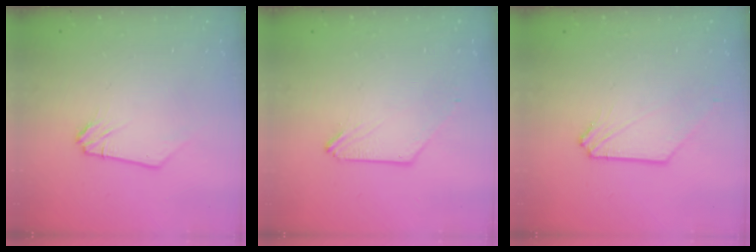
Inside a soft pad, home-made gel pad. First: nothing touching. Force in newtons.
{"total": 0.0}
{"total": 1.4, "press": 1.4, "slide": 0.2}